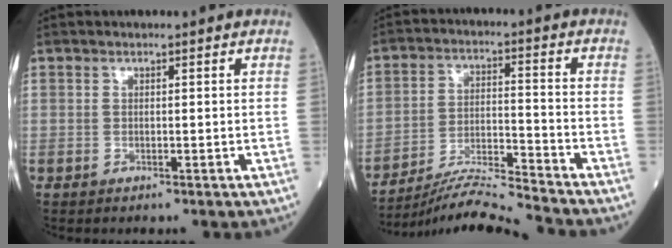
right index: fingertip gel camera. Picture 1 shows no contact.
{"total": 10.1, "force": [-9.7, -2.4, 1.6], "torque": [-0.027, 0.001, -0.176]}